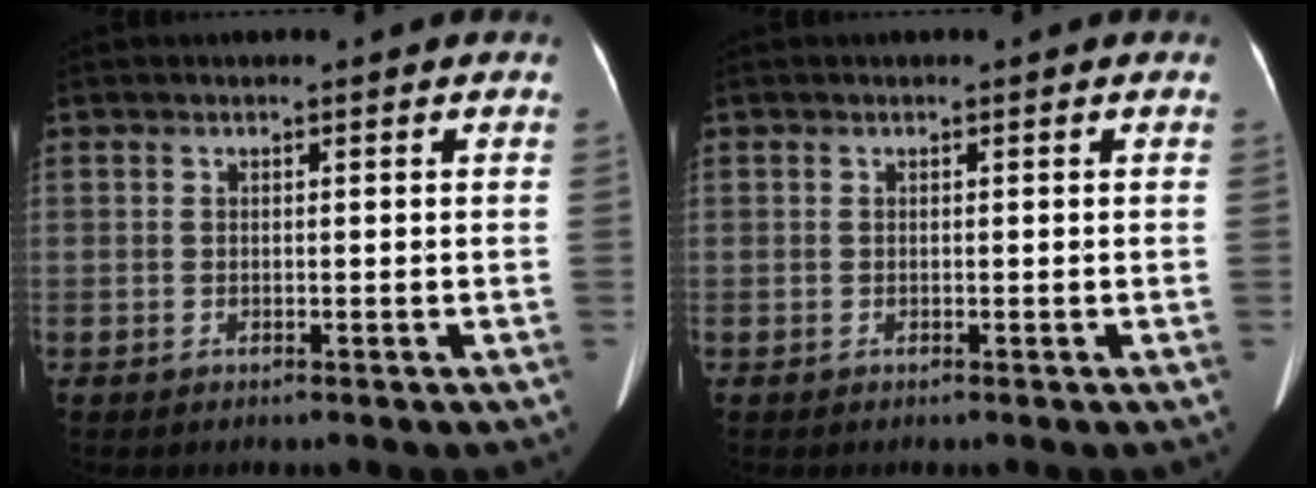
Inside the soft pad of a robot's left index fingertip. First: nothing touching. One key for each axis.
{"total": 0.0}